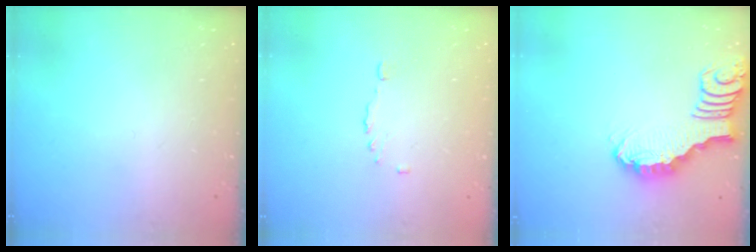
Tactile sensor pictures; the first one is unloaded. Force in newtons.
{"total": 2.7, "press": 2.6, "slide": 0.8}
{"total": 2.7, "press": 2.7, "slide": 0.4}